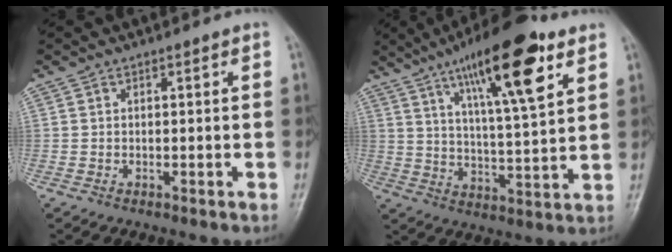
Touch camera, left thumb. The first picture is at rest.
{"total": 18.6, "force": [9.9, 4.5, 15.0], "torque": [-0.221, -0.036, 0.162]}